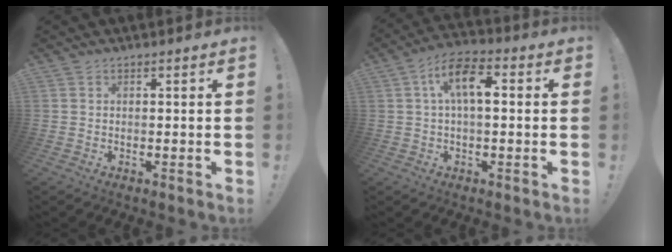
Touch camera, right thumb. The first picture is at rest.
{"total": 10.6, "force": [2.0, 5.2, 8.9], "torque": [-0.143, 0.011, 0.038]}